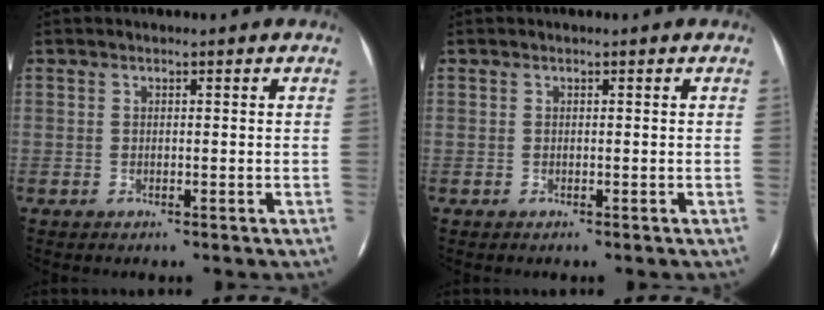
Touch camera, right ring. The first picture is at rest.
{"total": 0.0}